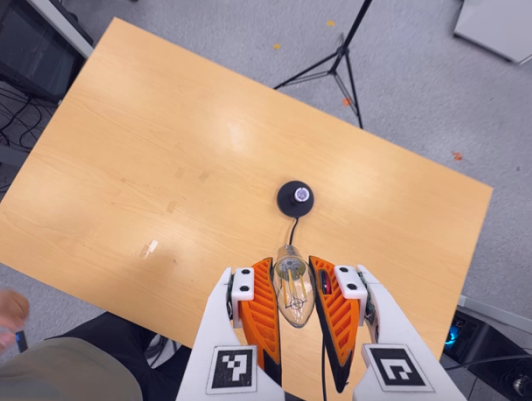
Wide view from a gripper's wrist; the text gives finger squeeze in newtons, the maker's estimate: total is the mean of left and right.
{"total": 20.6, "left": 23.2, "right": 17.9}